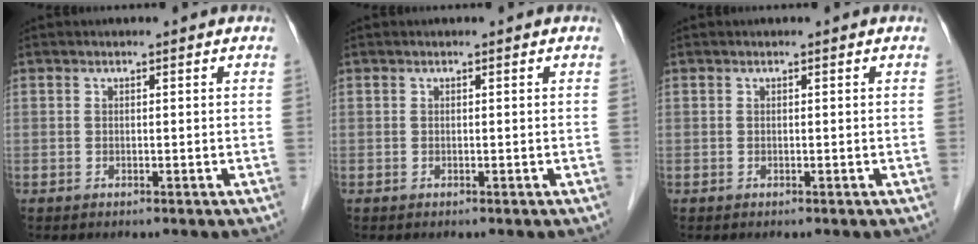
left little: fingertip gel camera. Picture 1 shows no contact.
{"total": 0.0}
{"total": 0.0}